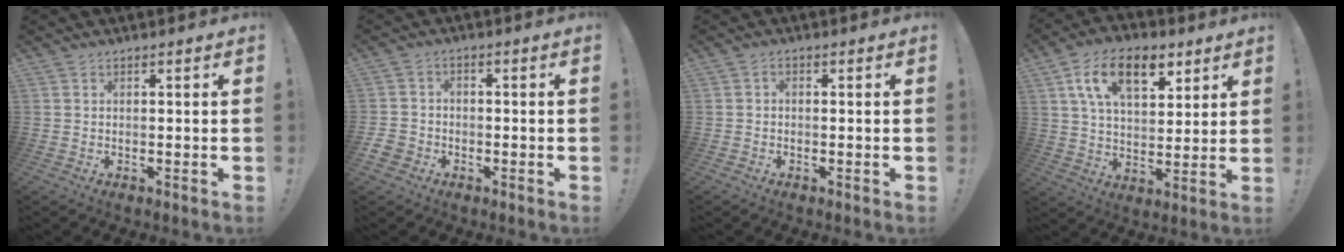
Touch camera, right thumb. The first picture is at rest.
{"total": 3.9, "force": [-2.5, 2.7, 1.3], "torque": [-0.032, 0.008, -0.048]}
{"total": 1.2, "force": [-1.0, 0.2, 0.7], "torque": [-0.010, 0.004, -0.018]}
{"total": 16.4, "force": [7.6, 9.2, 11.2], "torque": [-0.179, -0.016, 0.135]}